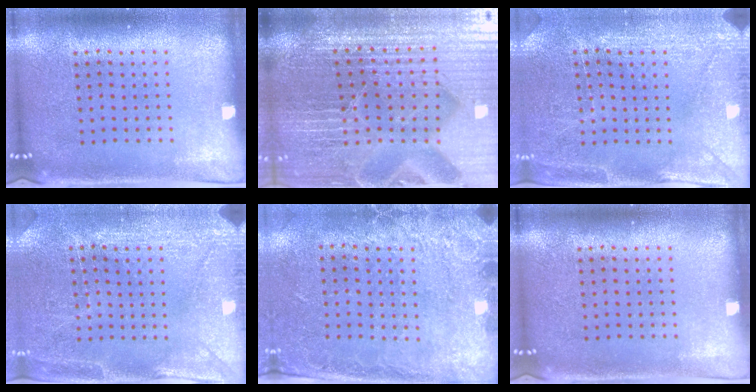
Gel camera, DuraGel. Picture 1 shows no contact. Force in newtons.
{"total": 5.9, "press": 5.4, "slide": 2.4}
{"total": 2.9, "press": 2.8, "slide": 0.5}
{"total": 2.9, "press": 2.8, "slide": 0.5}
{"total": 2.6, "press": 2.0, "slide": 1.7}
{"total": 0.0}